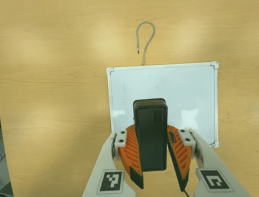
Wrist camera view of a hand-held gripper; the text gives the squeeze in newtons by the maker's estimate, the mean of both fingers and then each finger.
{"total": 11.6, "left": 11.0, "right": 12.2}